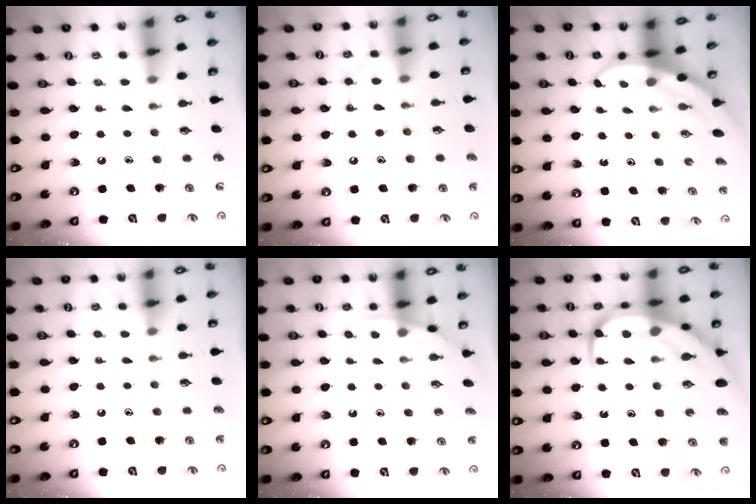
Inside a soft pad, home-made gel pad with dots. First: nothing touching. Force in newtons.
{"total": 9.9, "press": 9.9, "slide": 0.4}
{"total": 3.9, "press": 3.9, "slide": 0.2}
{"total": 3.0, "press": 3.0, "slide": 0.3}
{"total": 4.6, "press": 4.6, "slide": 0.3}
{"total": 18.5, "press": 18.4, "slide": 1.8}